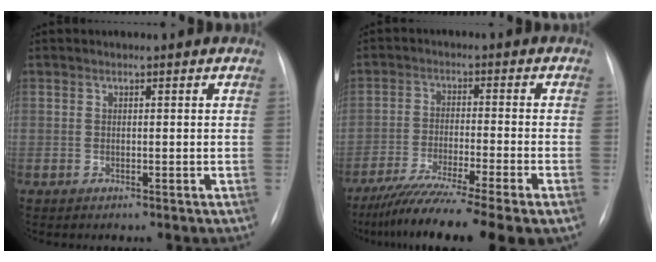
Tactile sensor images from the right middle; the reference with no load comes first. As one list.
[{"total": 15.2, "force": [-11.3, 0.0, 10.1], "torque": [-0.162, -0.045, -0.181]}]